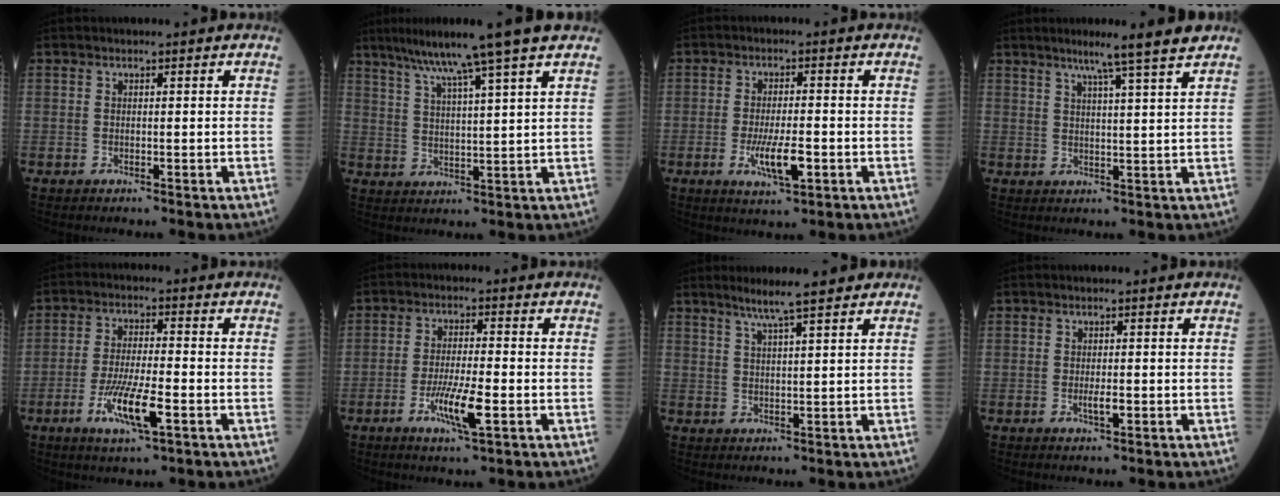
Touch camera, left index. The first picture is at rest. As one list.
[{"total": 11.3, "force": [8.4, -1.7, 7.3], "torque": [-0.123, 0.014, 0.128]}, {"total": 5.9, "force": [-2.0, 1.2, 5.4], "torque": [-0.102, -0.007, -0.036]}, {"total": 7.7, "force": [5.8, -1.4, 4.9], "torque": [-0.072, 0.002, 0.077]}, {"total": 8.4, "force": [-3.6, 1.2, 7.5], "torque": [-0.146, -0.011, -0.067]}, {"total": 6.6, "force": [-2.7, 0.6, 6.0], "torque": [-0.114, -0.008, -0.052]}, {"total": 6.3, "force": [4.8, -0.1, 4.1], "torque": [-0.070, 0.010, 0.081]}, {"total": 1.6, "force": [-0.5, 0.3, 1.5], "torque": [-0.026, -0.001, -0.011]}]